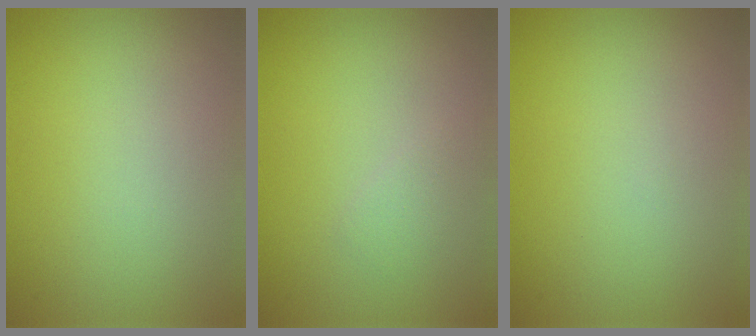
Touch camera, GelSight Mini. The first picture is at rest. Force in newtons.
{"total": 0.8, "press": 0.8, "slide": 0.1}
{"total": 0.0}